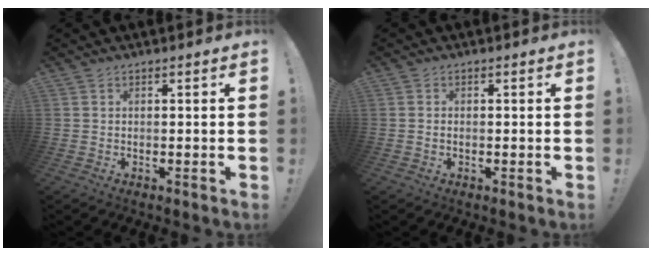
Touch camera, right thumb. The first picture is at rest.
{"total": 0.6, "force": [-0.2, 0.4, 0.4], "torque": [-0.009, 0.001, -0.004]}